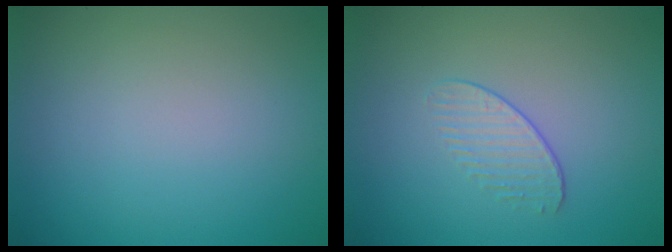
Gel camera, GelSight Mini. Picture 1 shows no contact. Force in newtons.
{"total": 1.3, "press": 0.7, "slide": 1.1}